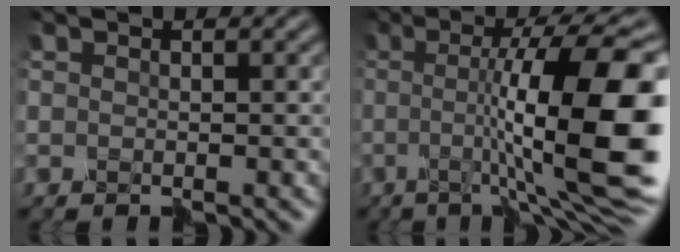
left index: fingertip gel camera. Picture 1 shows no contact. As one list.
[{"total": 13.2, "force": [-0.5, 2.8, 12.9], "torque": [-0.167, 0.009, -0.013]}]